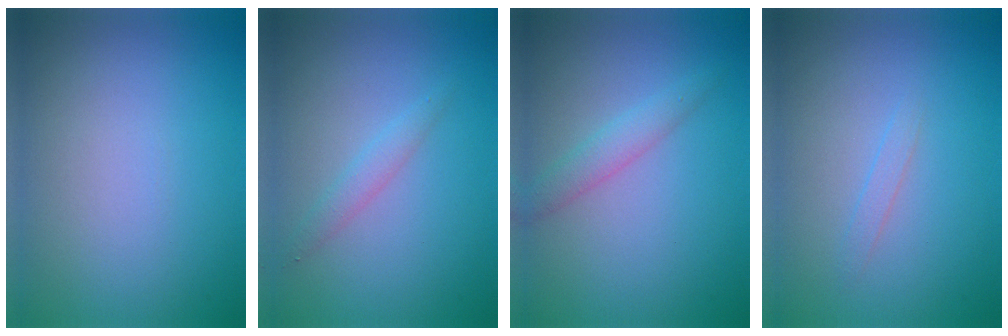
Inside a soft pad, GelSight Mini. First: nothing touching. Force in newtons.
{"total": 1.4, "press": 1.4, "slide": 0.0}
{"total": 1.9, "press": 1.9, "slide": 0.0}
{"total": 0.8, "press": 0.8, "slide": 0.1}